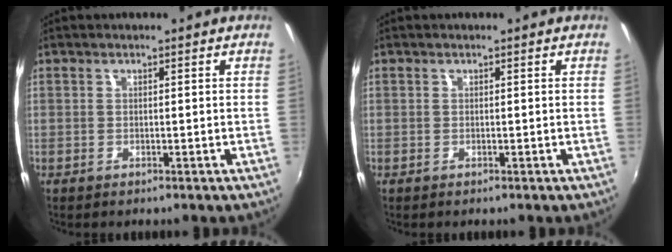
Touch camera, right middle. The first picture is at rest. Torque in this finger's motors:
{"motor_torque": [-0.01, 0.06, 0.00, 0.00]}